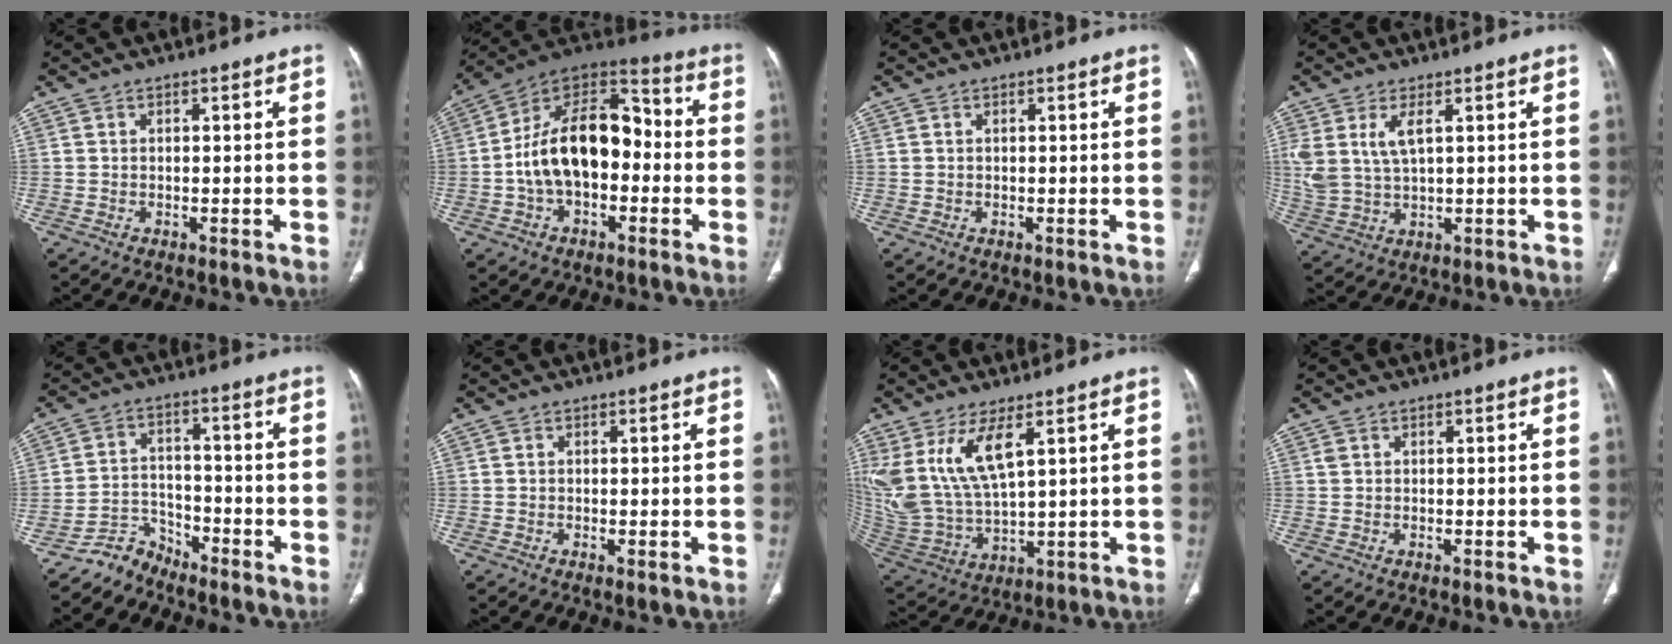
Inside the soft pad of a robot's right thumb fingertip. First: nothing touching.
{"total": 18.8, "force": [-1.9, 11.6, 14.7], "torque": [-0.227, 0.048, -0.039]}
{"total": 0.0}
{"total": 7.0, "force": [2.5, 3.0, 5.8], "torque": [-0.139, -0.008, 0.063]}
{"total": 5.4, "force": [-4.9, 2.3, -0.3], "torque": [0.017, 0.048, -0.096]}
{"total": 0.6, "force": [-0.1, 0.2, 0.6], "torque": [-0.016, -0.004, -0.002]}
{"total": 14.7, "force": [6.5, 5.8, 11.9], "torque": [-0.256, -0.034, 0.150]}
{"total": 0.6, "force": [0.3, 0.5, 0.3], "torque": [-0.005, 0.004, 0.007]}